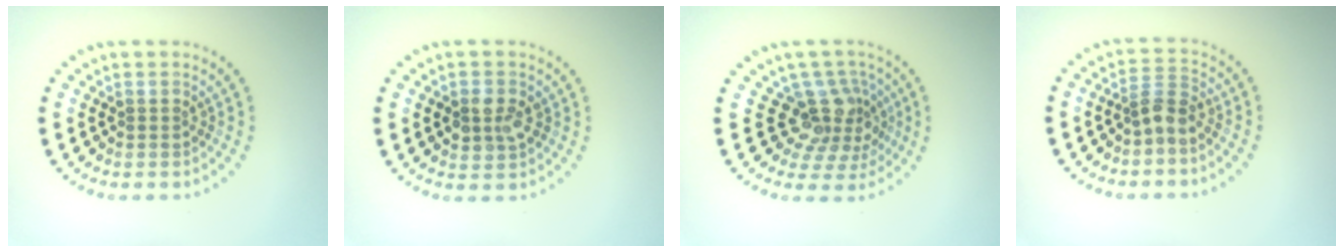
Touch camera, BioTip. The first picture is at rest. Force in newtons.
{"total": 2.6, "press": 2.6, "slide": 0.0}
{"total": 4.1, "press": 3.0, "slide": 2.8}
{"total": 2.3, "press": 1.7, "slide": 1.5}